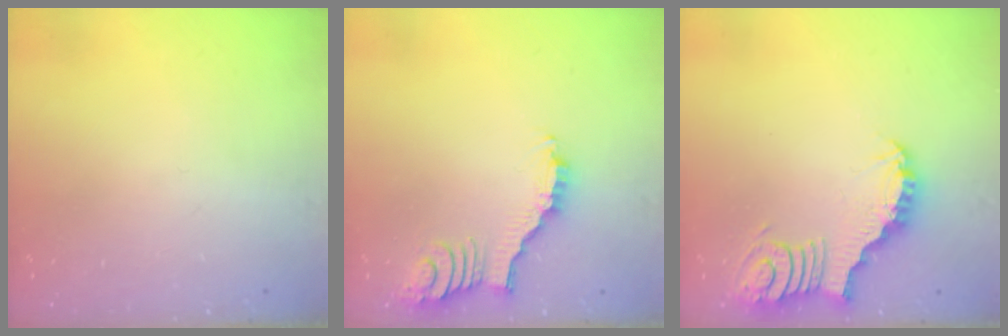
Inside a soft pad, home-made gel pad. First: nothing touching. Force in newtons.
{"total": 3.7, "press": 3.7, "slide": 0.4}
{"total": 3.9, "press": 3.8, "slide": 0.8}